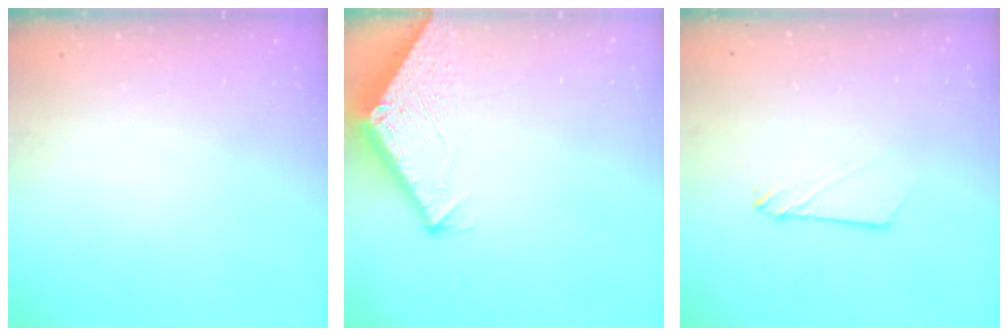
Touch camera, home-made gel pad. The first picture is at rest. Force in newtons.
{"total": 2.8, "press": 2.8, "slide": 0.1}
{"total": 2.9, "press": 2.9, "slide": 0.4}